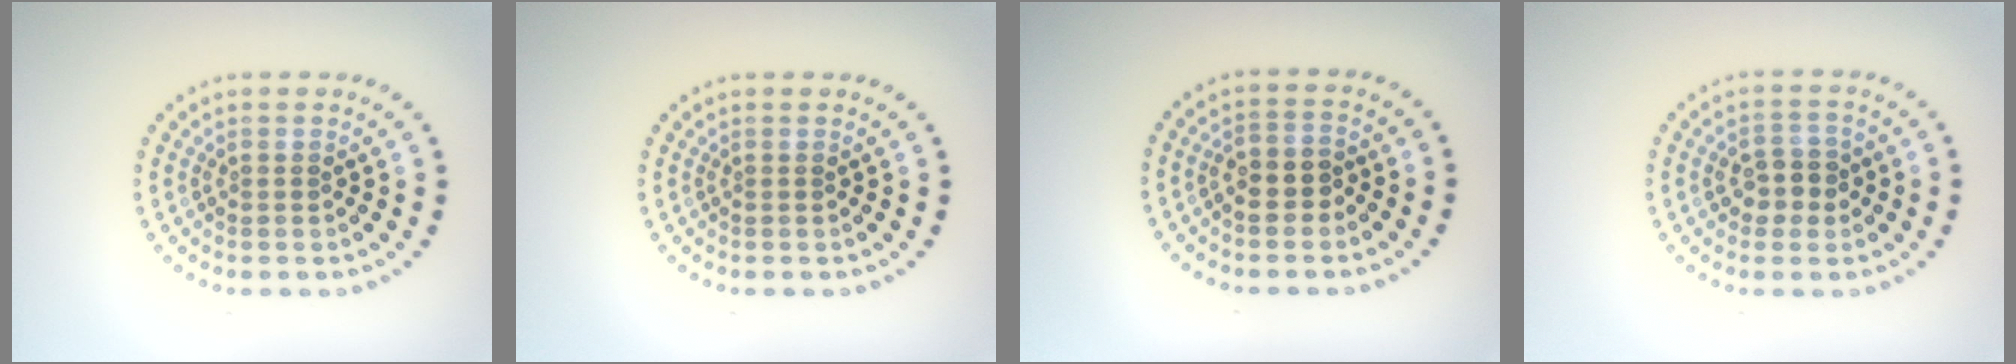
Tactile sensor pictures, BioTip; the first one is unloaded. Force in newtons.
{"total": 0.0}
{"total": 2.6, "press": 2.5, "slide": 0.8}
{"total": 2.8, "press": 2.8, "slide": 0.4}